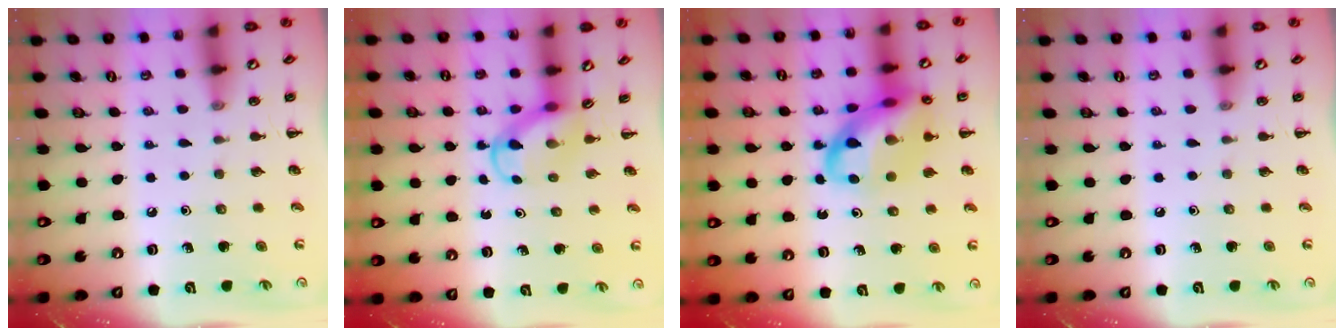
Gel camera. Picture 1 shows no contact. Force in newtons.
{"total": 4.1, "press": 3.9, "slide": 1.2}
{"total": 16.0, "press": 15.6, "slide": 3.5}
{"total": 0.0}